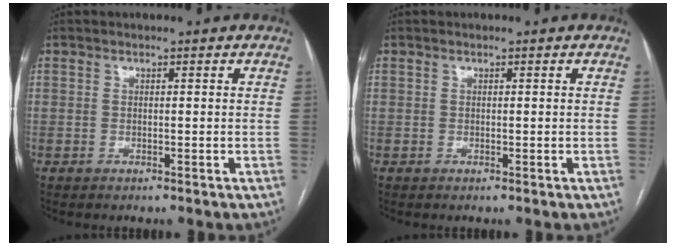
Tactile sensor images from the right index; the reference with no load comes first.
{"total": 0.0}